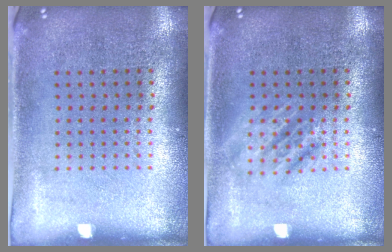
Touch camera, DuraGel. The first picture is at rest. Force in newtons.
{"total": 1.9, "press": 1.9, "slide": 0.3}